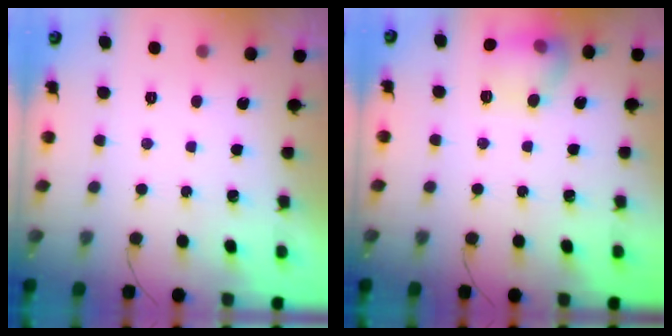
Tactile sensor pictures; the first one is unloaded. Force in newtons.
{"total": 12.0, "press": 12.0, "slide": 1.0}